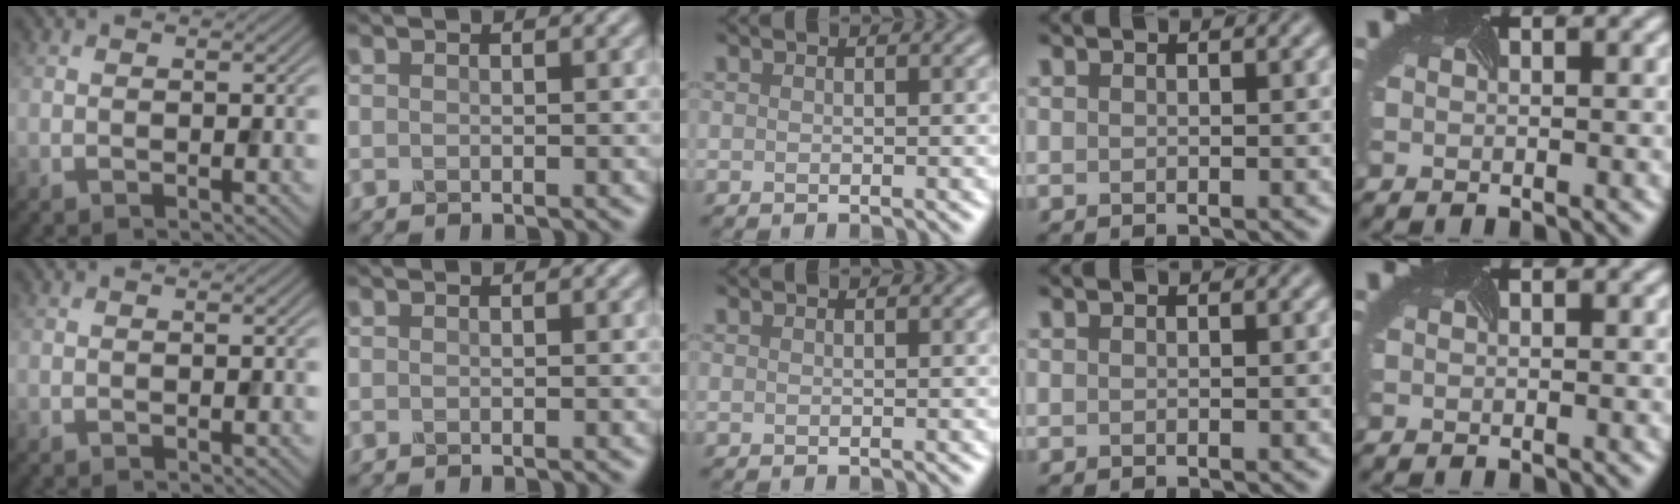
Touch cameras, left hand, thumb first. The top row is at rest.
{}